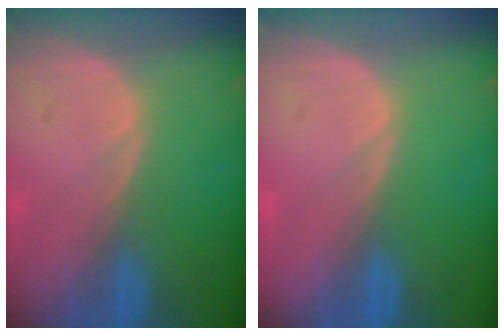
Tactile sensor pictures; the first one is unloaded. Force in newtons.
{"total": 0.0}